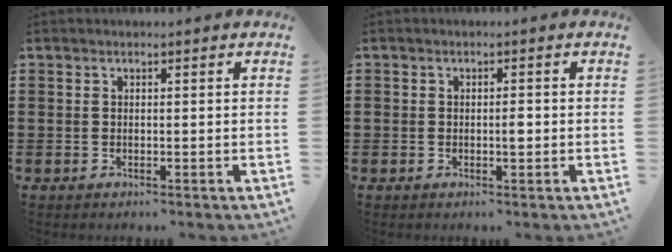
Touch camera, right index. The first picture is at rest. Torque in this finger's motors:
{"motor_torque": [1.81, 0.33, 0.51, 0.12]}